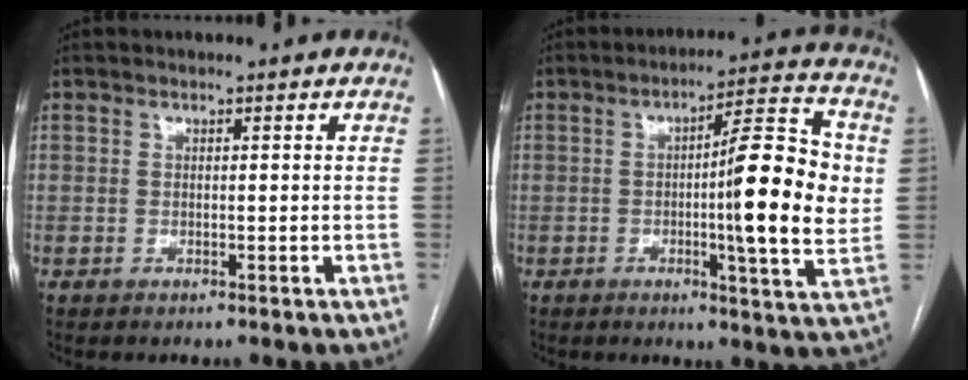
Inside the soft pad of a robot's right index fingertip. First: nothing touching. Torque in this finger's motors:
{"motor_torque": [1.12, -0.33, 0.76, 0.09]}